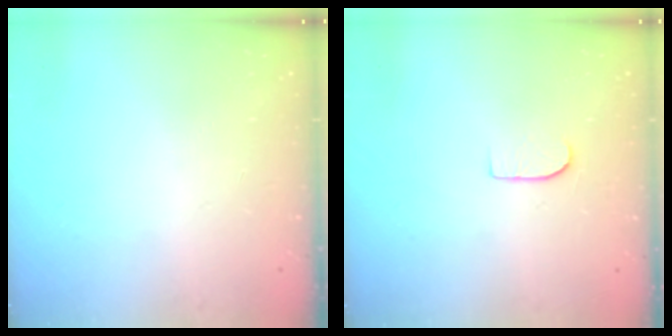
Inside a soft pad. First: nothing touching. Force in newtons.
{"total": 5.5, "press": 5.5, "slide": 0.6}